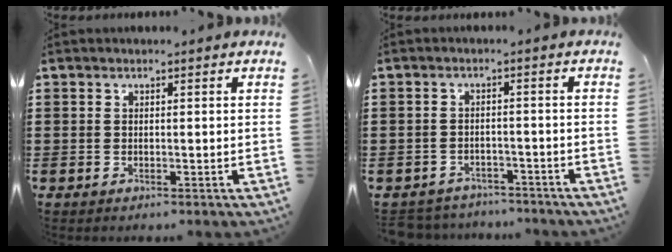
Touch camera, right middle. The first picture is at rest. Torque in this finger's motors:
{"motor_torque": [0.44, -0.06, 0.09, 0.06]}